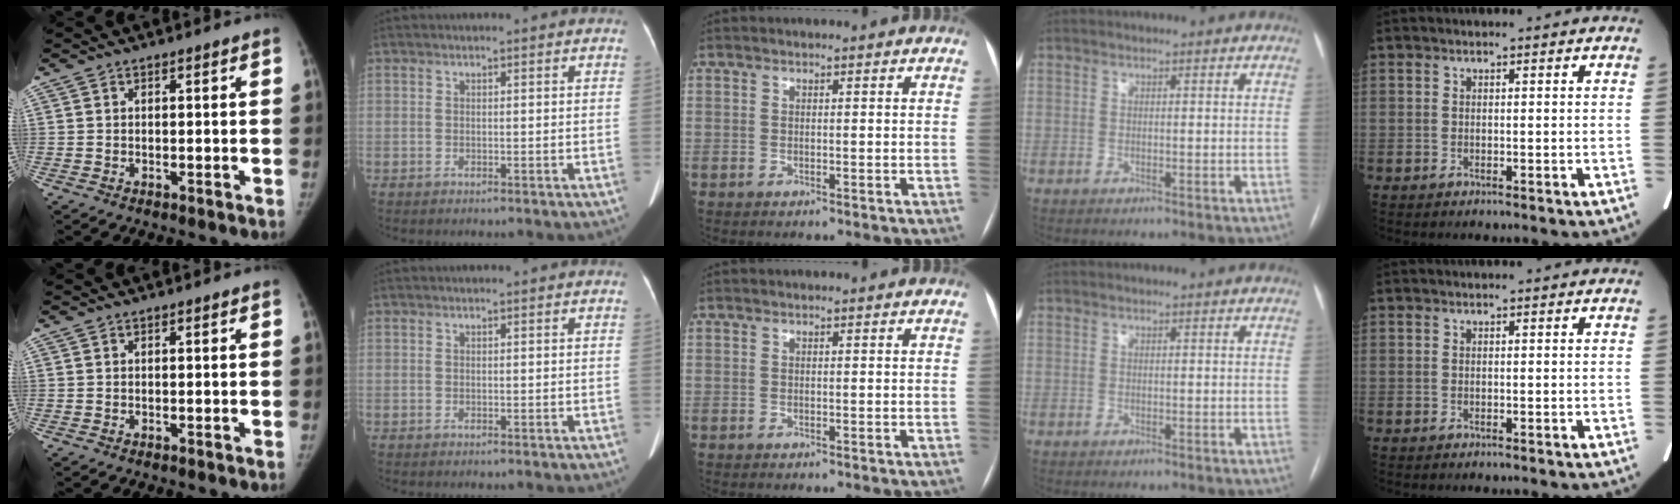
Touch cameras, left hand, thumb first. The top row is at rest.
{}